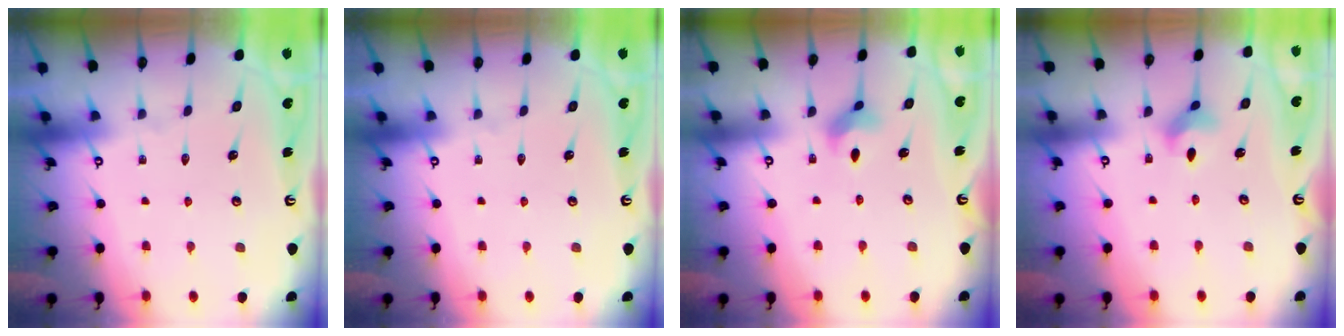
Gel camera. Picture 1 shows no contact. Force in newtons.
{"total": 0.0}
{"total": 3.9, "press": 3.9, "slide": 0.7}
{"total": 5.2, "press": 5.1, "slide": 0.7}